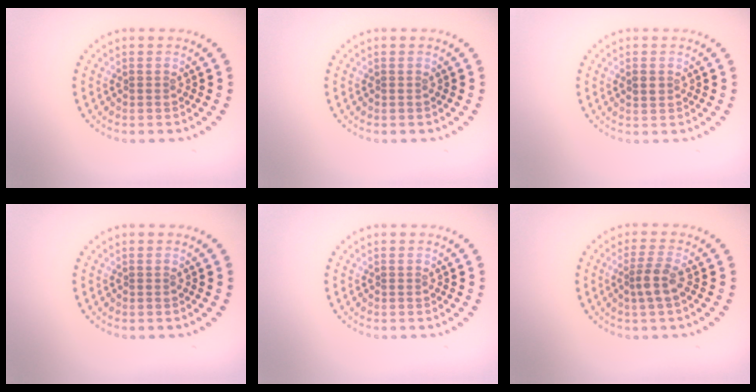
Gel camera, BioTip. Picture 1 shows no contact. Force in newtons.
{"total": 0.0}
{"total": 1.2, "press": 1.2, "slide": 0.2}
{"total": 0.0}
{"total": 0.0}
{"total": 2.2, "press": 1.8, "slide": 1.3}